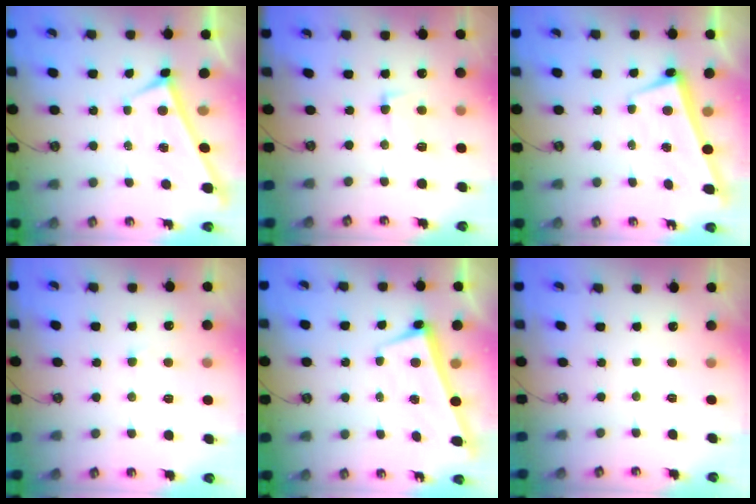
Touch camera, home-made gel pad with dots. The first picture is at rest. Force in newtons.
{"total": 3.2, "press": 2.8, "slide": 1.5}
{"total": 2.6, "press": 2.5, "slide": 0.6}
{"total": 1.2, "press": 1.1, "slide": 0.6}
{"total": 2.6, "press": 2.5, "slide": 0.6}
{"total": 0.0}